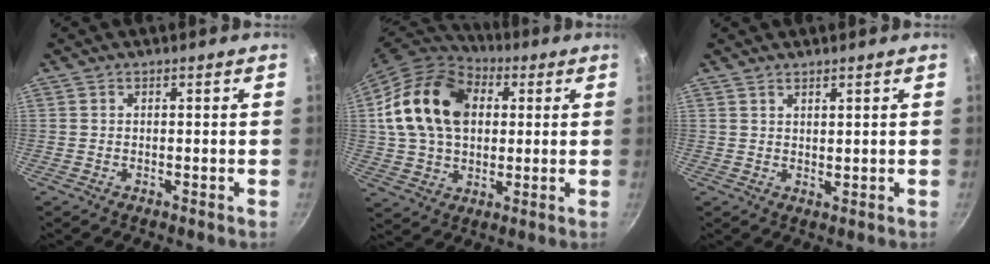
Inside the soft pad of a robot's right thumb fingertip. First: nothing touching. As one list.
[{"total": 19.9, "force": [4.2, 14.2, 13.2], "torque": [-0.218, 0.014, 0.066]}, {"total": 1.6, "force": [1.4, 0.2, 0.9], "torque": [-0.010, -0.017, 0.019]}]